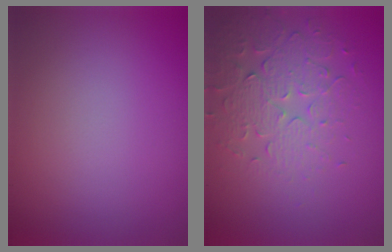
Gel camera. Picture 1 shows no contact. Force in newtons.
{"total": 3.9, "press": 3.6, "slide": 1.4}